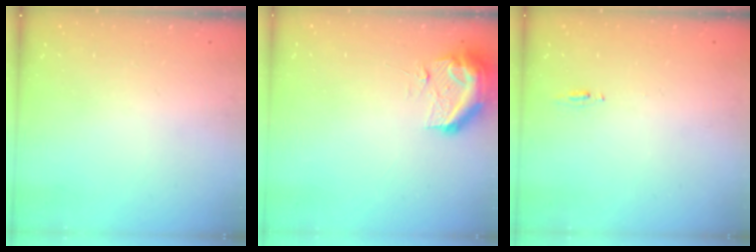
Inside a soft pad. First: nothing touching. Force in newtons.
{"total": 10.3, "press": 10.2, "slide": 1.7}
{"total": 4.4, "press": 4.1, "slide": 1.5}